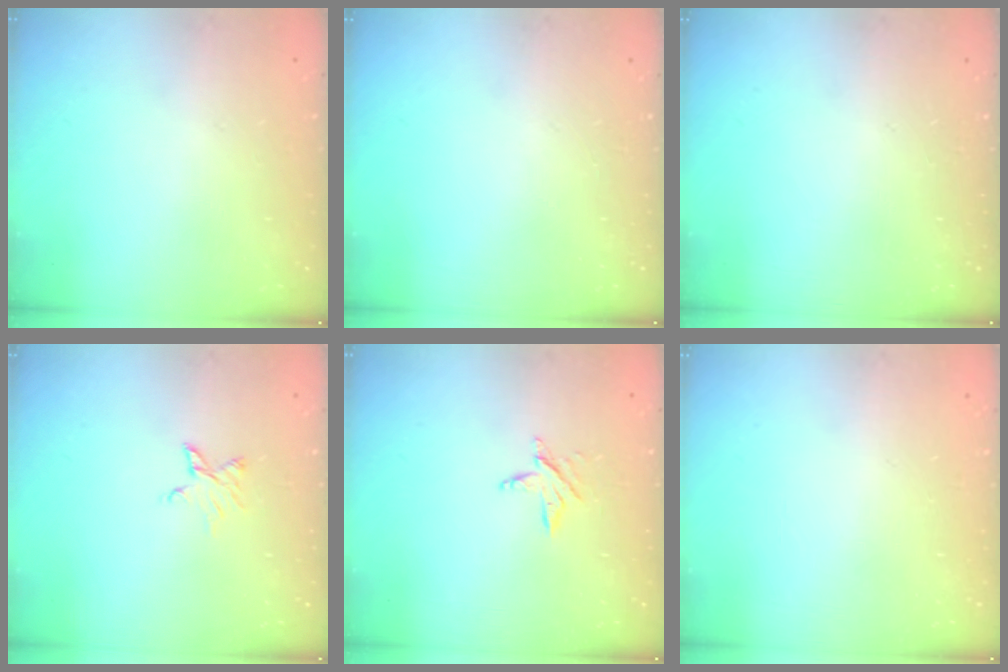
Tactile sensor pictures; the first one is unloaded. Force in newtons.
{"total": 0.0}
{"total": 0.0}
{"total": 3.5, "press": 3.5, "slide": 0.3}
{"total": 3.6, "press": 3.6, "slide": 0.4}
{"total": 0.0}